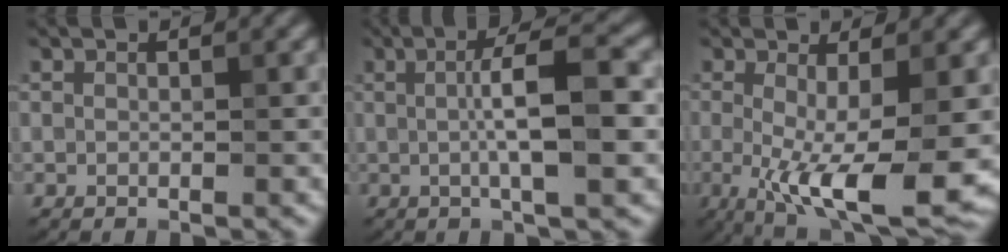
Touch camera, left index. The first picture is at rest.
{"total": 6.5, "force": [0.3, 1.4, 6.4], "torque": [-0.101, 0.011, 0.001]}
{"total": 9.4, "force": [-1.7, 2.5, 9.0], "torque": [-0.156, -0.028, -0.023]}